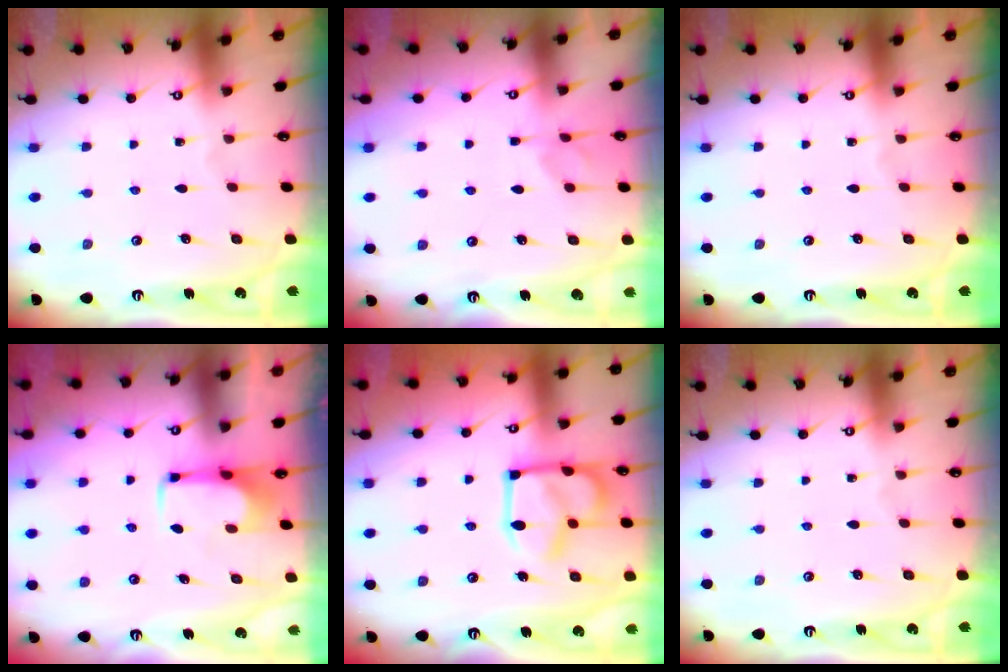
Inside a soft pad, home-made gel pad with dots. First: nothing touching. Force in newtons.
{"total": 0.9, "press": 0.7, "slide": 0.6}
{"total": 0.0}
{"total": 2.1, "press": 2.1, "slide": 0.4}
{"total": 15.8, "press": 15.7, "slide": 1.4}
{"total": 0.0}